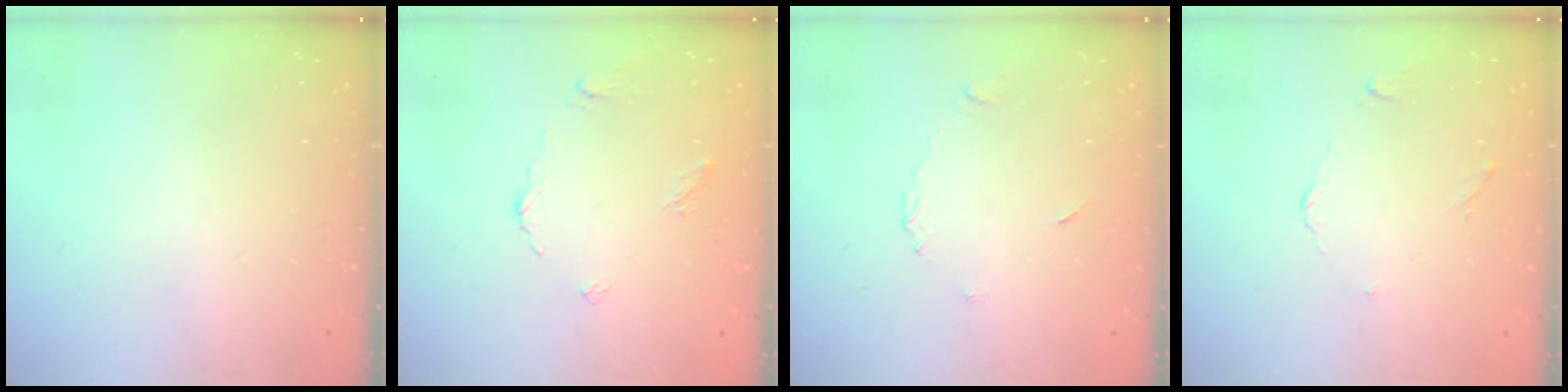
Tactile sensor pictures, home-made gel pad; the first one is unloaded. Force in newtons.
{"total": 4.2, "press": 4.1, "slide": 0.7}
{"total": 3.6, "press": 3.6, "slide": 0.4}
{"total": 2.7, "press": 2.7, "slide": 0.5}